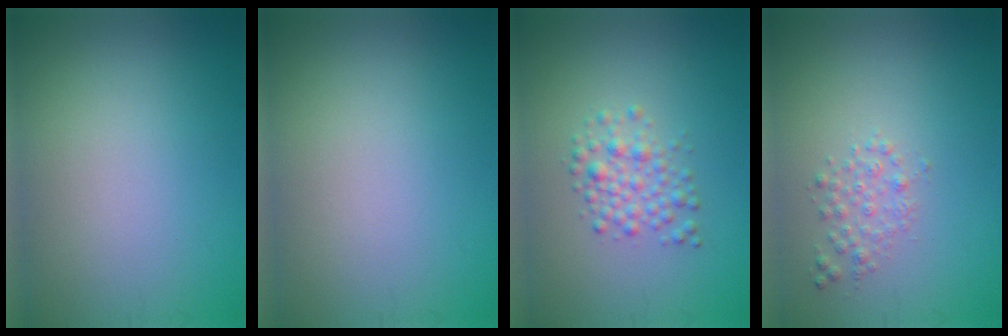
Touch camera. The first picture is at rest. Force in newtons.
{"total": 0.0}
{"total": 2.5, "press": 2.5, "slide": 0.0}
{"total": 1.5, "press": 1.5, "slide": 0.1}